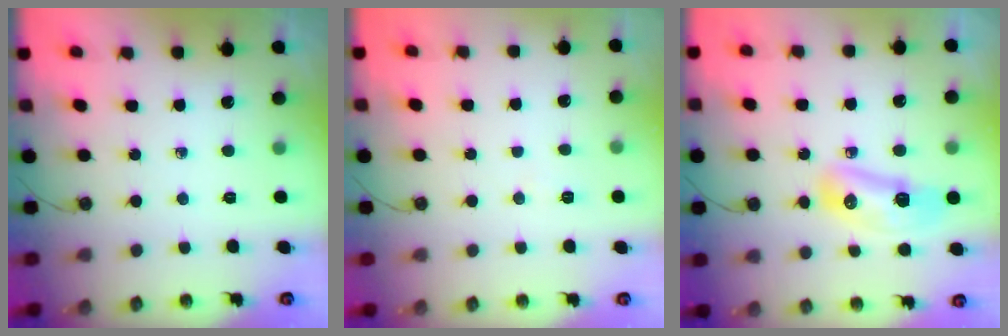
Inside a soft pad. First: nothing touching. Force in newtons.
{"total": 3.4, "press": 3.4, "slide": 0.4}
{"total": 9.8, "press": 9.7, "slide": 1.5}